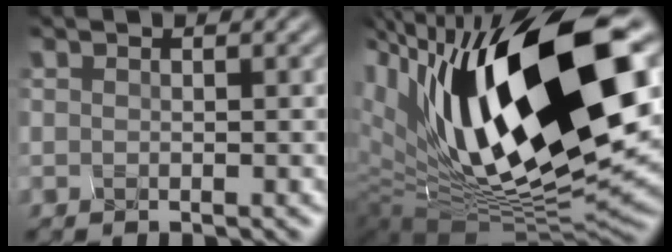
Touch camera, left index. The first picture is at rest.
{"total": 17.6, "force": [5.1, 7.8, 15.0], "torque": [-0.270, 0.010, 0.091]}